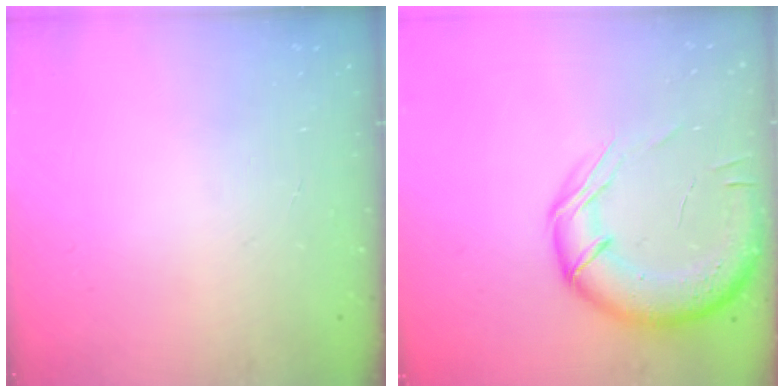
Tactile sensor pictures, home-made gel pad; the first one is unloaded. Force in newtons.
{"total": 16.7, "press": 16.5, "slide": 2.5}